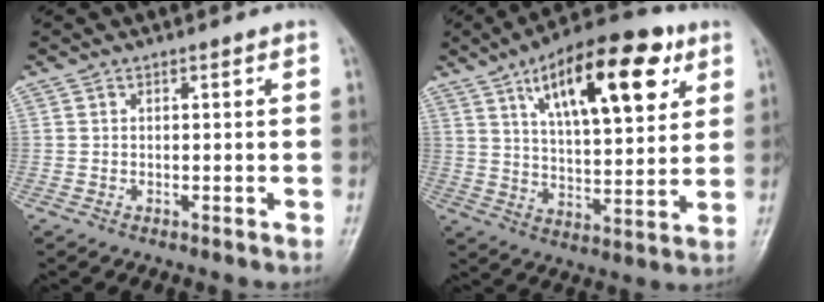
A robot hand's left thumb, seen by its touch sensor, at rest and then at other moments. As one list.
[{"total": 20.7, "force": [9.4, 8.3, 16.5], "torque": [-0.221, -0.022, 0.151]}]